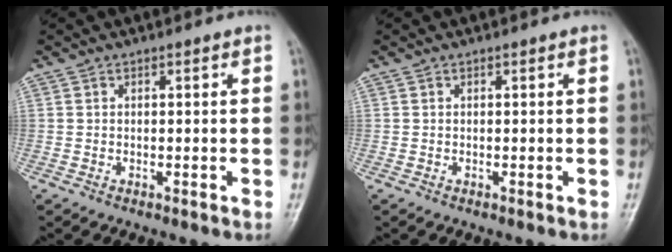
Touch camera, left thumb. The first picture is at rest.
{"total": 0.0}